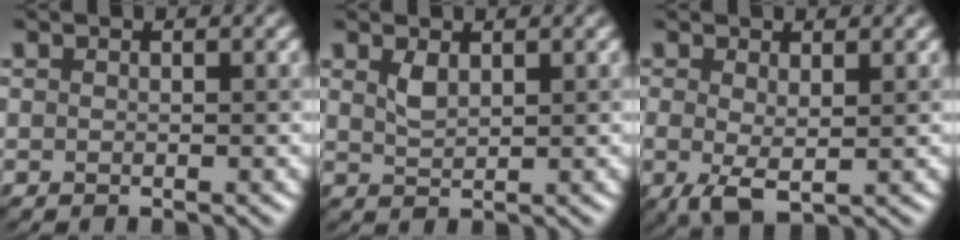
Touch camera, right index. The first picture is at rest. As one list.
[{"total": 1.5, "force": [1.2, 0.6, 0.7], "torque": [-0.016, 0.006, 0.028]}, {"total": 3.0, "force": [0.1, 1.5, 2.5], "torque": [-0.056, 0.000, 0.001]}]